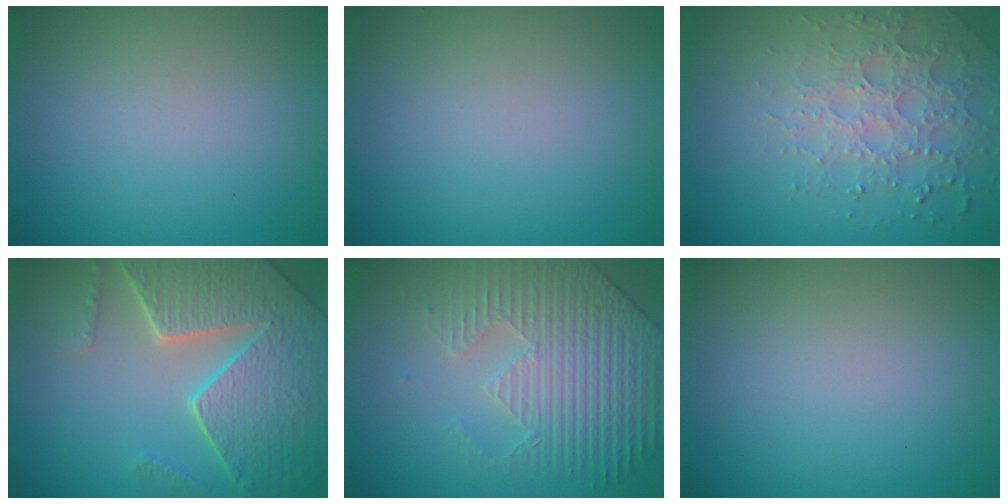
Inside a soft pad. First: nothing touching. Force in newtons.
{"total": 0.0}
{"total": 4.1, "press": 3.9, "slide": 1.2}
{"total": 7.8, "press": 5.7, "slide": 5.4}
{"total": 5.1, "press": 4.8, "slide": 1.6}
{"total": 0.0}